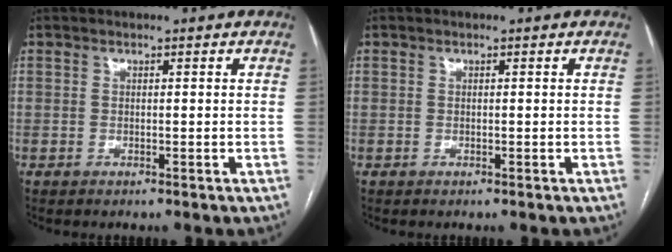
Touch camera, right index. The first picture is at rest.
{"total": 0.0}